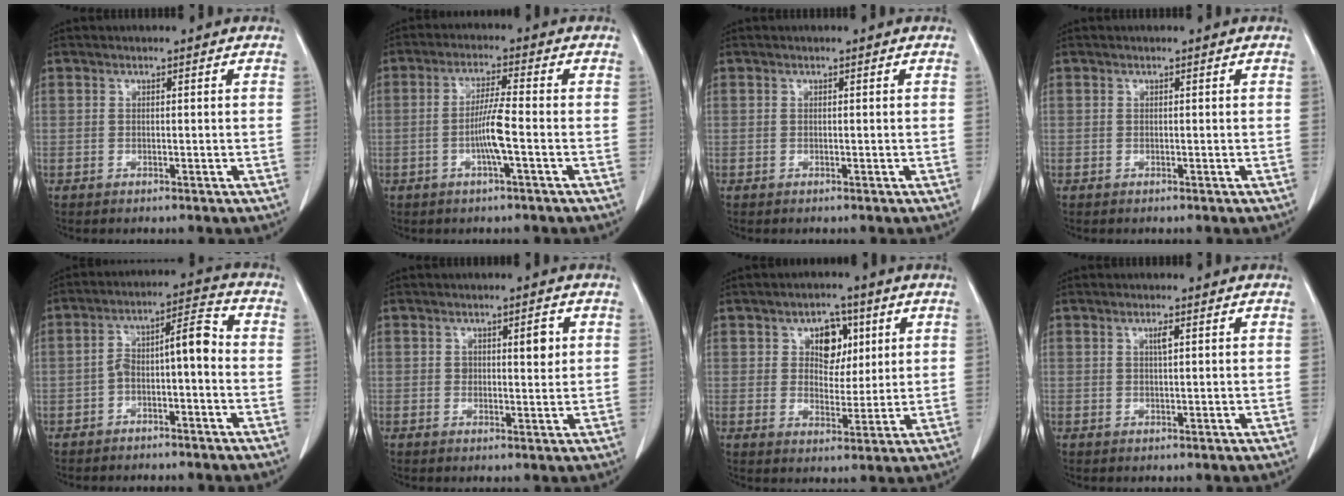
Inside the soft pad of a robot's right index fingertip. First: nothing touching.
{"total": 5.3, "force": [-1.4, -0.2, 5.1], "torque": [-0.103, 0.000, -0.028]}
{"total": 0.0}
{"total": 0.0}
{"total": 7.0, "force": [-1.7, 1.9, 6.6], "torque": [-0.112, 0.039, -0.028]}
{"total": 3.2, "force": [1.1, 1.2, 2.7], "torque": [-0.037, 0.001, 0.016]}
{"total": 6.3, "force": [2.4, 4.2, 4.1], "torque": [-0.056, 0.013, 0.040]}
{"total": 1.2, "force": [0.5, 0.1, 1.1], "torque": [-0.022, 0.000, 0.008]}